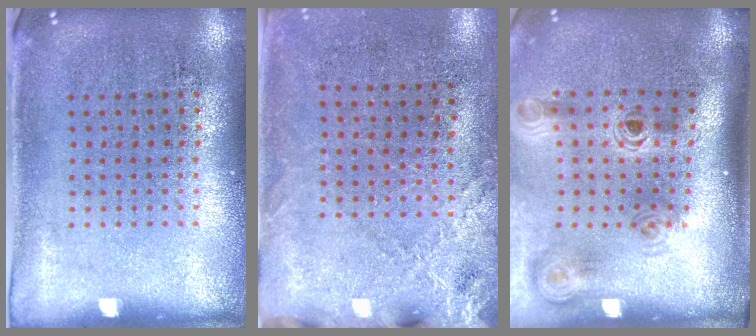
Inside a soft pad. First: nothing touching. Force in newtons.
{"total": 2.5, "press": 2.2, "slide": 1.2}
{"total": 1.6, "press": 1.3, "slide": 1.0}